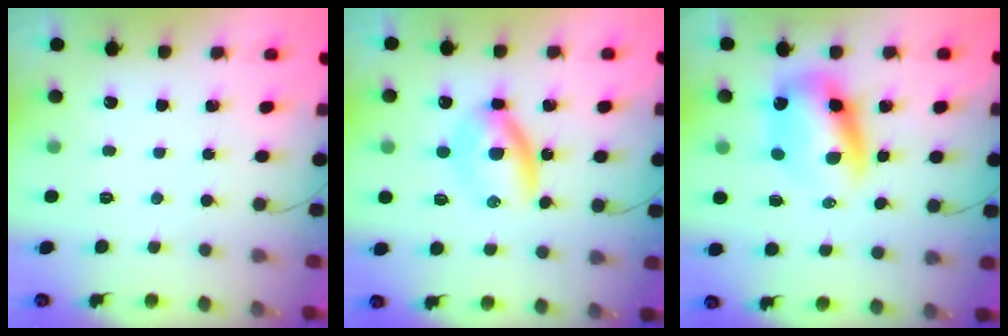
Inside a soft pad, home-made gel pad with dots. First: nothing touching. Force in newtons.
{"total": 6.7, "press": 6.7, "slide": 0.4}
{"total": 9.8, "press": 9.5, "slide": 2.5}